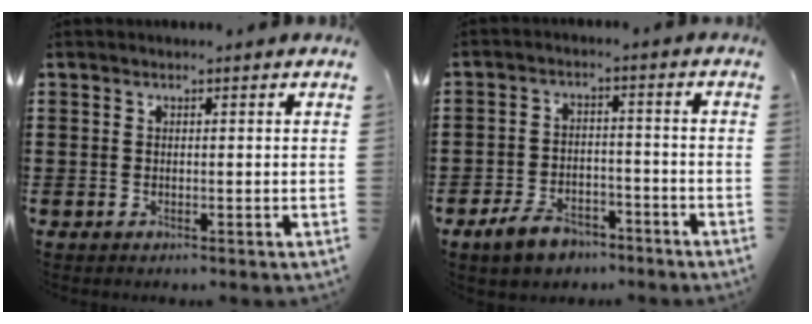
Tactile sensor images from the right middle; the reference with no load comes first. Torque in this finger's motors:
{"motor_torque": [2.10, 0.04, 0.13, 0.04]}